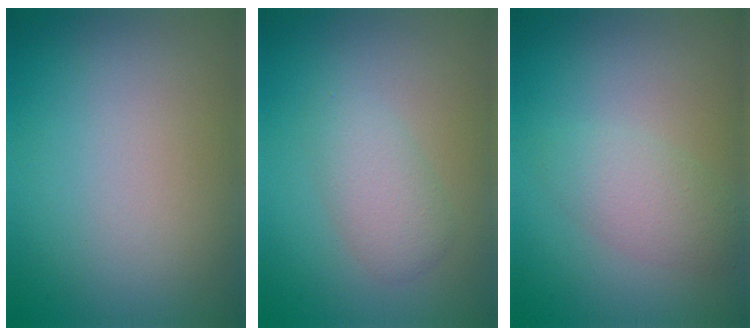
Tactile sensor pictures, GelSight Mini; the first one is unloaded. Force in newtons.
{"total": 2.7, "press": 2.7, "slide": 0.1}
{"total": 2.6, "press": 2.6, "slide": 0.1}